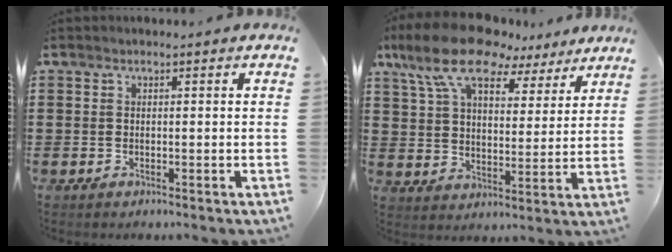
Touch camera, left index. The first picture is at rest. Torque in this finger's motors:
{"motor_torque": [1.04, -1.10, 1.07, 0.21]}